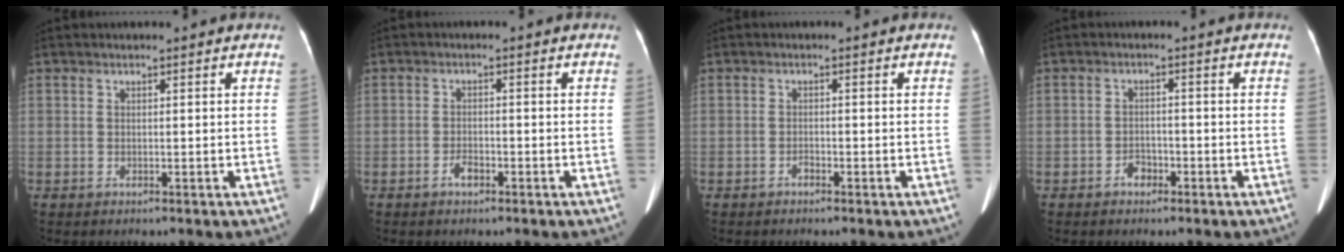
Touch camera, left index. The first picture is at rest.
{"total": 1.8, "force": [-1.2, 0.8, 1.0], "torque": [-0.019, 0.002, -0.021]}
{"total": 0.8, "force": [-0.7, 0.3, 0.3], "torque": [-0.004, 0.001, -0.012]}
{"total": 2.1, "force": [-1.4, 1.3, 0.8], "torque": [-0.012, 0.006, -0.023]}